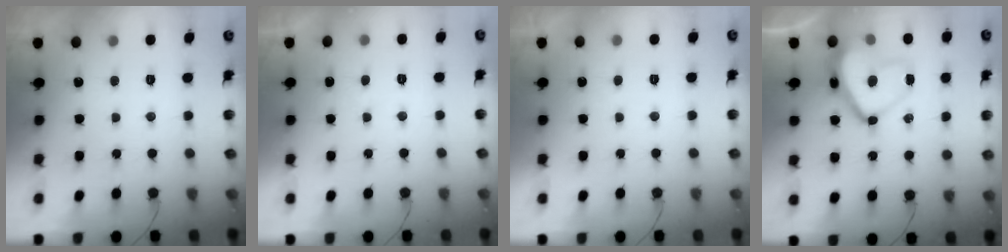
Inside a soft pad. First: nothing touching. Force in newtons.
{"total": 0.5, "press": 0.2, "slide": 0.5}
{"total": 1.5, "press": 1.5, "slide": 0.4}
{"total": 15.3, "press": 15.2, "slide": 1.8}